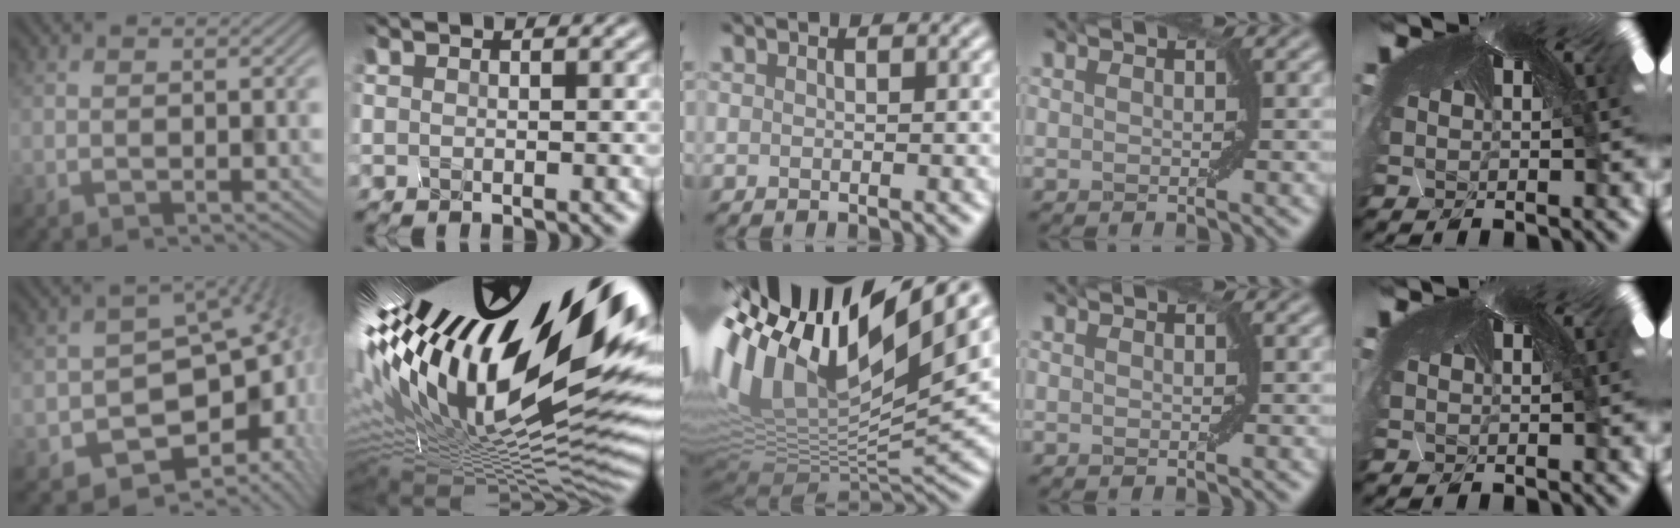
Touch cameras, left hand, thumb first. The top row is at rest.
{"thumb": {"total": 12.3, "force": [-4.6, 8.4, 7.8], "torque": [-0.103, -0.030, -0.074]}, "index": {"total": 20.3, "force": [2.9, 7.2, 18.8], "torque": [-0.303, -0.028, 0.059]}, "middle": {"total": 15.1, "force": [4.0, 5.2, 13.7], "torque": [-0.283, -0.004, 0.097]}}